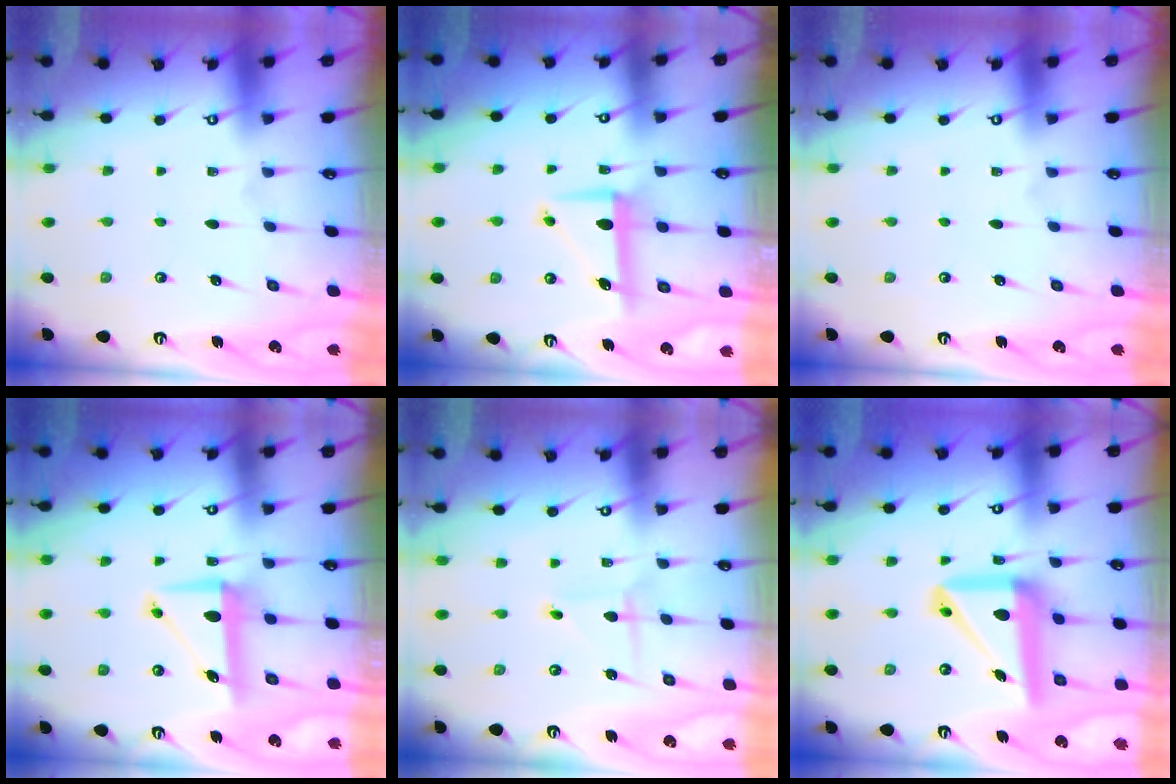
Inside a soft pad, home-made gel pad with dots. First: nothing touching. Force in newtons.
{"total": 8.4, "press": 8.4, "slide": 0.6}
{"total": 0.0}
{"total": 8.3, "press": 8.2, "slide": 1.2}
{"total": 1.4, "press": 1.4, "slide": 0.1}
{"total": 15.7, "press": 15.5, "slide": 2.4}